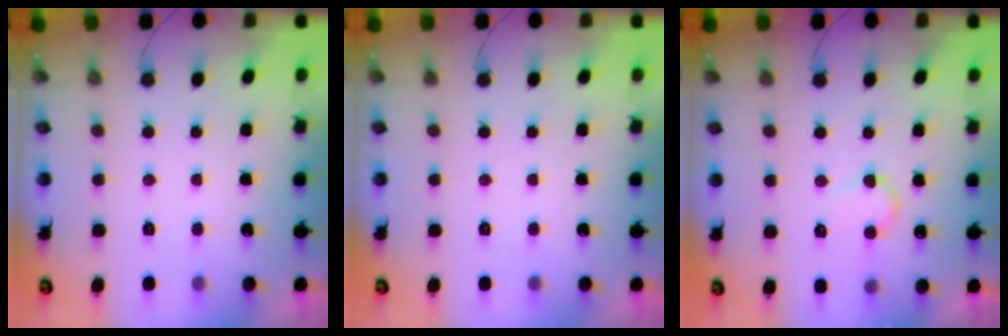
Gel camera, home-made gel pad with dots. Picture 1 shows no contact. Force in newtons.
{"total": 0.0}
{"total": 7.8, "press": 7.7, "slide": 0.7}